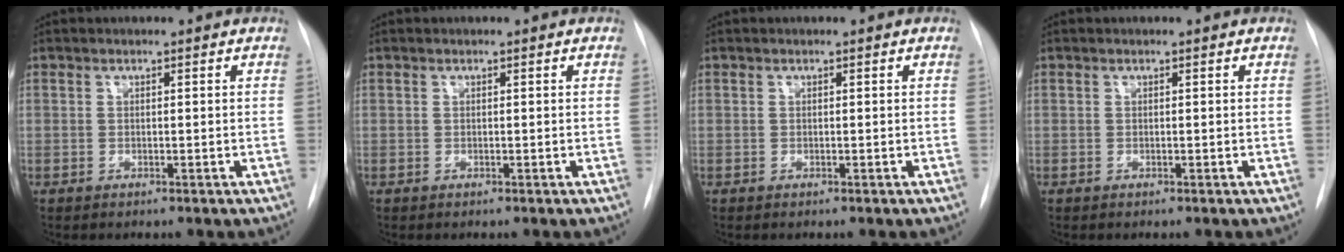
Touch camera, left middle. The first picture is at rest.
{"total": 0.0}
{"total": 0.0}
{"total": 0.0}